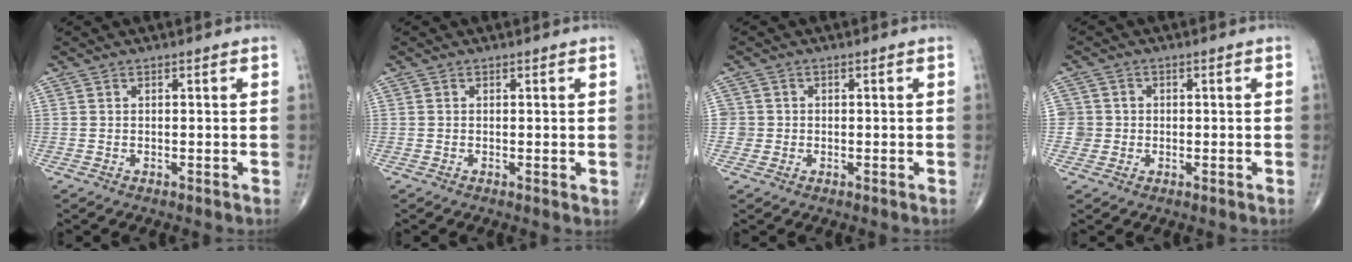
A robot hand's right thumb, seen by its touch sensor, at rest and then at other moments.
{"total": 0.8, "force": [0.1, 0.3, 0.7], "torque": [-0.013, -0.004, -0.001]}
{"total": 2.0, "force": [-0.2, 2.0, -0.1], "torque": [0.017, 0.007, -0.006]}
{"total": 3.2, "force": [-0.1, 3.2, 0.0], "torque": [0.026, 0.008, -0.004]}